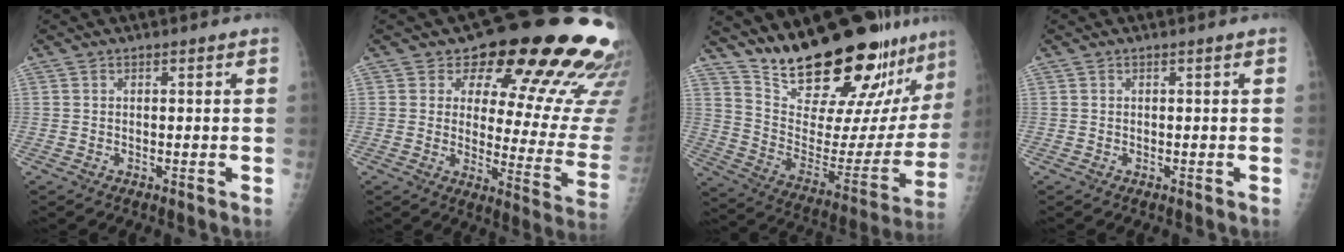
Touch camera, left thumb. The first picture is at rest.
{"total": 23.0, "force": [15.5, 9.7, 13.9], "torque": [-0.128, -0.085, 0.185]}
{"total": 28.6, "force": [23.9, 7.1, 14.0], "torque": [-0.183, -0.157, 0.348]}
{"total": 0.0}